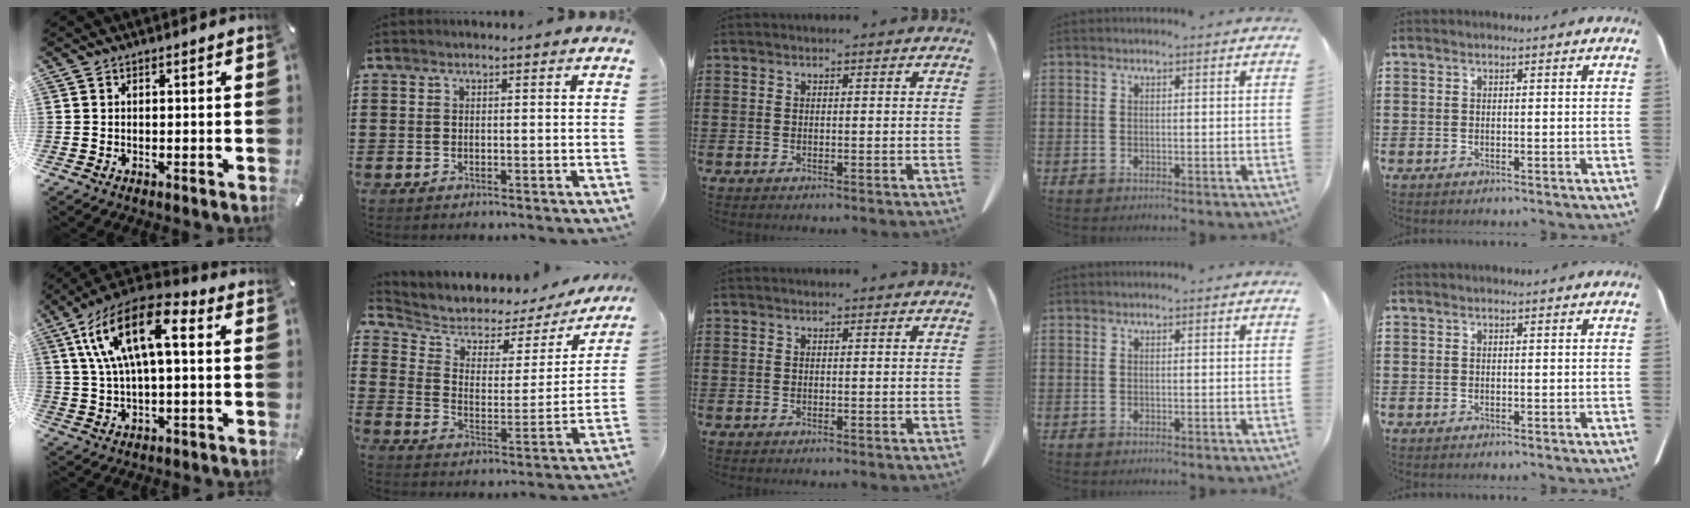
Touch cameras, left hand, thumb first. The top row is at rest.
{"thumb": {"total": 16.4, "force": [4.9, 7.5, 13.8], "torque": [-0.290, 0.002, 0.084]}, "index": {"total": 4.2, "force": [3.1, 2.6, 1.2], "torque": [-0.052, -0.022, 0.047]}}